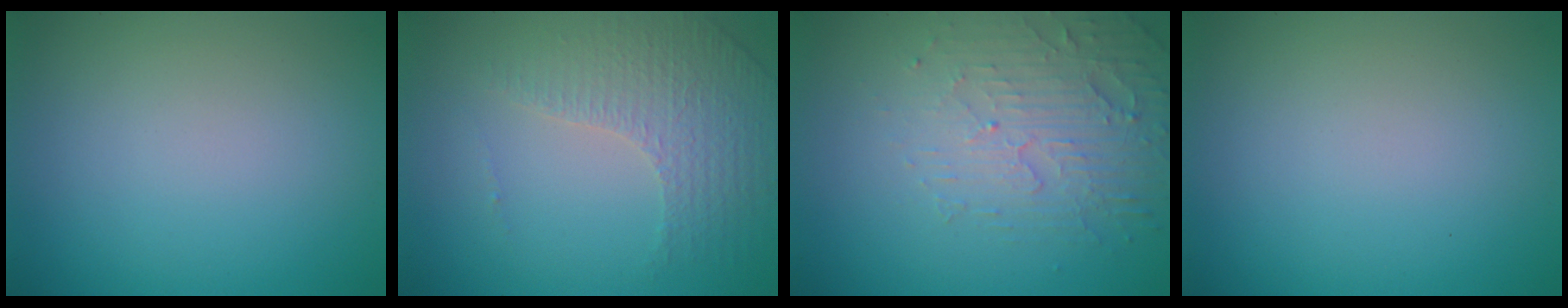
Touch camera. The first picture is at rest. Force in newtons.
{"total": 4.3, "press": 3.0, "slide": 3.1}
{"total": 5.0, "press": 3.3, "slide": 3.7}
{"total": 0.0}